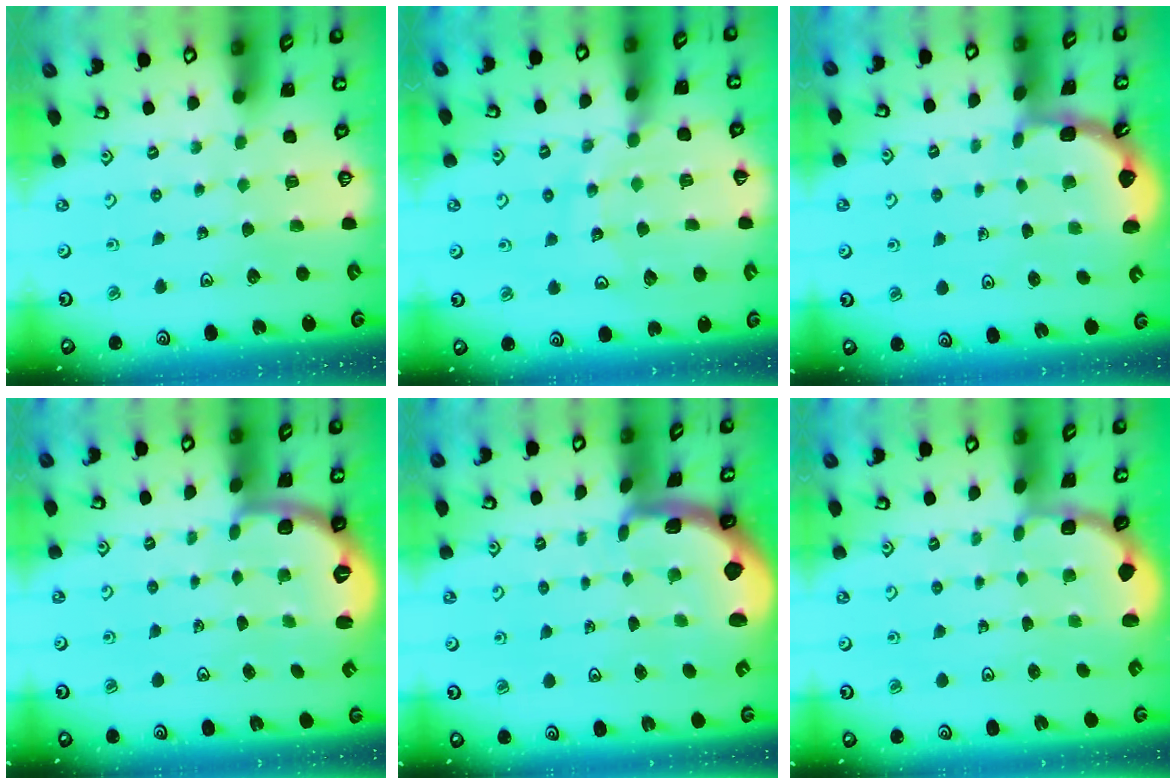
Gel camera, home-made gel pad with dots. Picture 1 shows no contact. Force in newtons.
{"total": 11.9, "press": 11.8, "slide": 1.2}
{"total": 2.0, "press": 2.0, "slide": 0.2}
{"total": 2.7, "press": 1.7, "slide": 2.0}
{"total": 1.6, "press": 1.5, "slide": 0.4}
{"total": 1.8, "press": 1.6, "slide": 0.7}